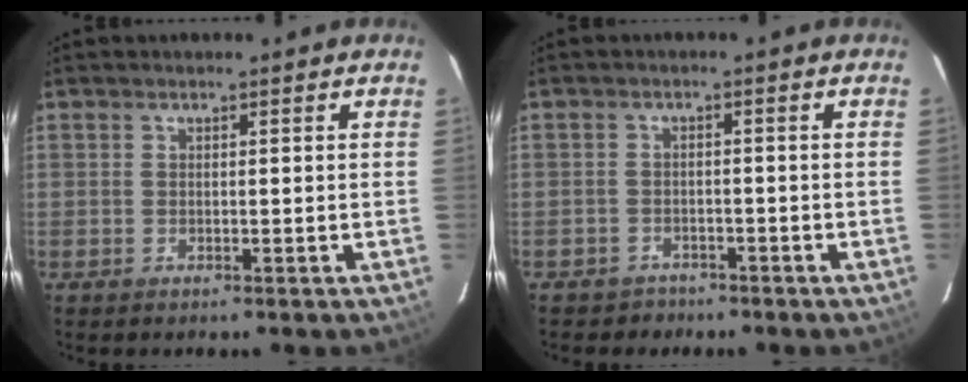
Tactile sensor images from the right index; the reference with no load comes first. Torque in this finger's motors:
{"motor_torque": [0.22, -0.12, 0.01, -0.01]}